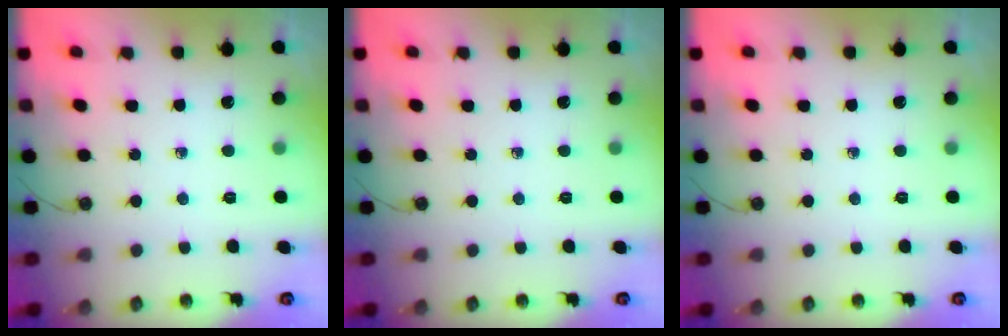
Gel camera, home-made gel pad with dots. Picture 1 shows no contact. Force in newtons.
{"total": 0.0}
{"total": 0.0}